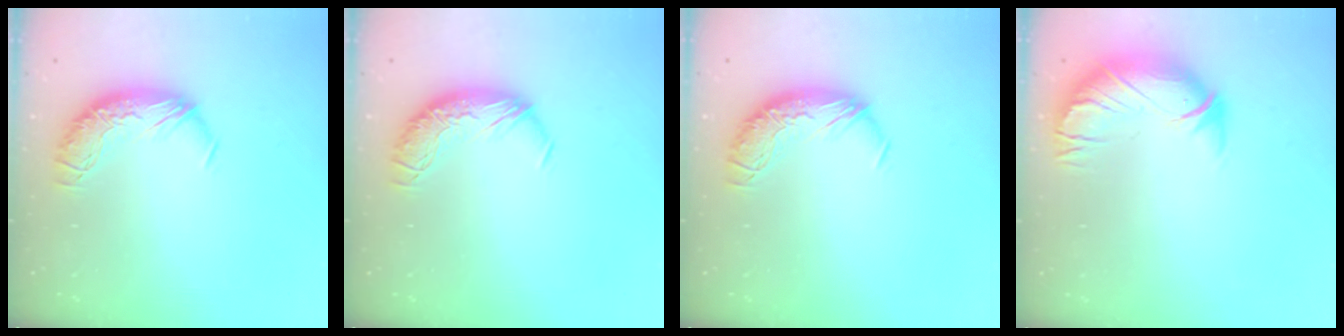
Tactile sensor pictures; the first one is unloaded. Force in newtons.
{"total": 0.0}
{"total": 0.0}
{"total": 2.5, "press": 1.3, "slide": 2.1}